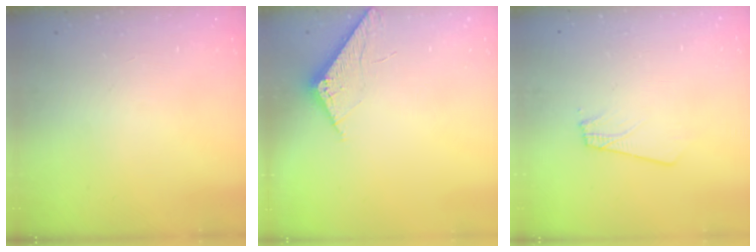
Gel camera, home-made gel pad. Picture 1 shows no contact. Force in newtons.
{"total": 5.4, "press": 5.4, "slide": 0.1}
{"total": 1.8, "press": 1.8, "slide": 0.1}